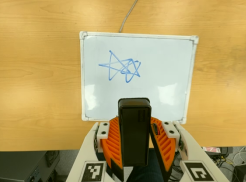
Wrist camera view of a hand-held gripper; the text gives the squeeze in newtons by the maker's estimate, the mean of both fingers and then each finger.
{"total": 5.6, "left": 5.1, "right": 6.1}